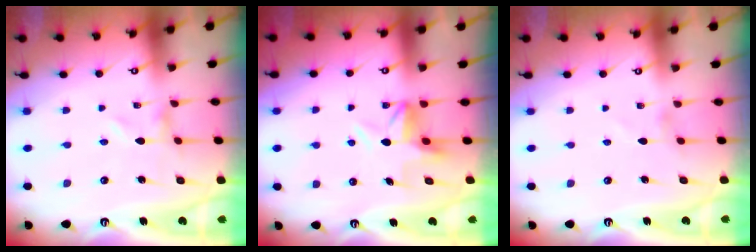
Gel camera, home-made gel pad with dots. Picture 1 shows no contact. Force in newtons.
{"total": 5.2, "press": 5.2, "slide": 0.2}
{"total": 0.6, "press": 0.5, "slide": 0.3}